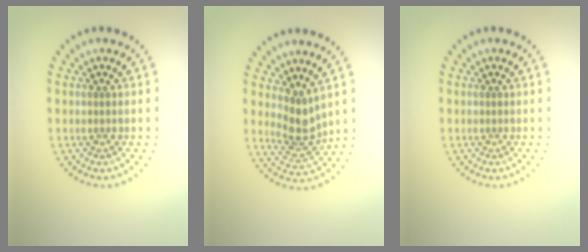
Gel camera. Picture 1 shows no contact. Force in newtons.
{"total": 3.0, "press": 2.2, "slide": 2.0}
{"total": 0.0}